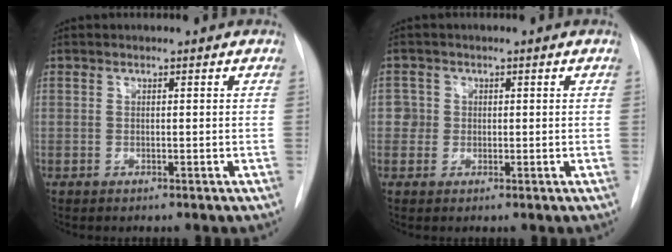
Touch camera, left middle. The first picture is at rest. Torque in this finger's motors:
{"motor_torque": [0.21, -0.17, -0.10, -0.03]}